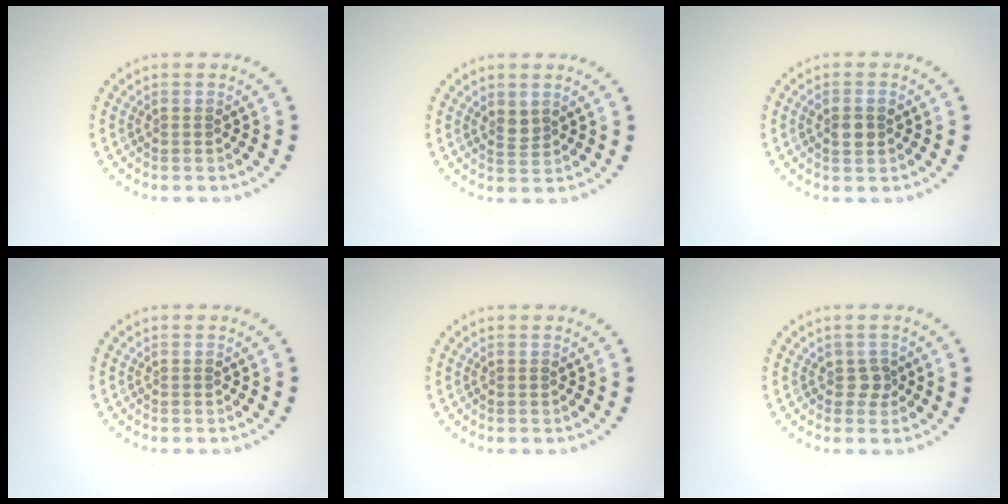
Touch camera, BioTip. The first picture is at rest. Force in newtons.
{"total": 1.5, "press": 1.1, "slide": 1.0}
{"total": 1.7, "press": 1.7, "slide": 0.3}
{"total": 0.0}
{"total": 0.0}
{"total": 1.2, "press": 1.0, "slide": 0.6}